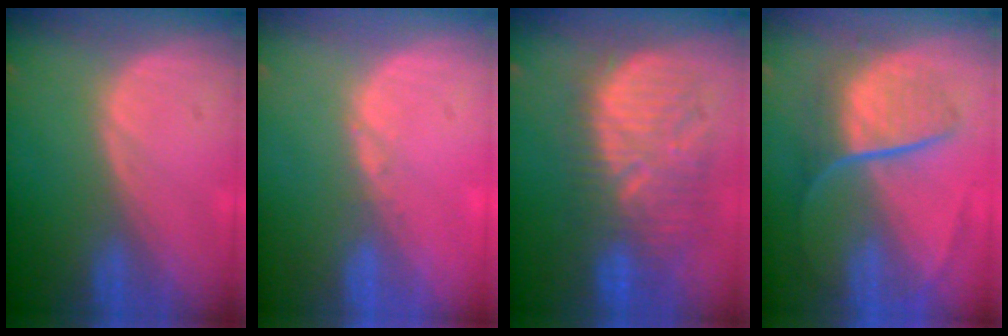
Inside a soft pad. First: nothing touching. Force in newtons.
{"total": 0.6, "press": 0.5, "slide": 0.3}
{"total": 11.1, "press": 10.7, "slide": 2.9}
{"total": 9.1, "press": 7.5, "slide": 5.2}